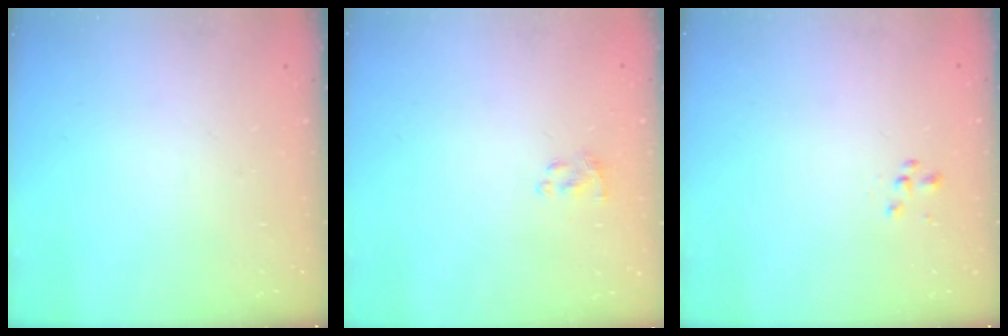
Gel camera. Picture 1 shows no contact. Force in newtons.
{"total": 1.1, "press": 1.0, "slide": 0.5}
{"total": 1.5, "press": 1.4, "slide": 0.5}